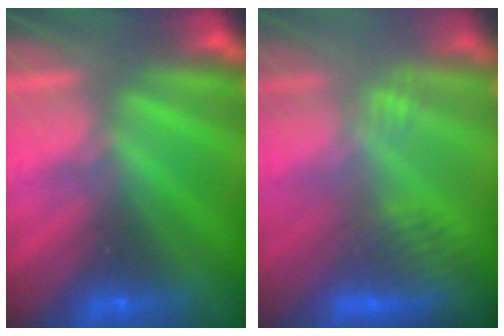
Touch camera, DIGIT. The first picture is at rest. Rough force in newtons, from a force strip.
{"total": 3.0}